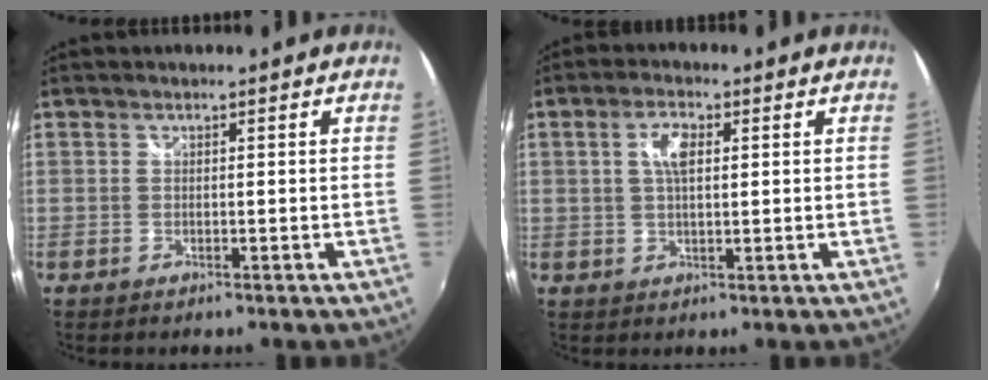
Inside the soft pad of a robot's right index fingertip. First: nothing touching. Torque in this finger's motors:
{"motor_torque": [0.19, -0.06, 0.30, 0.08]}